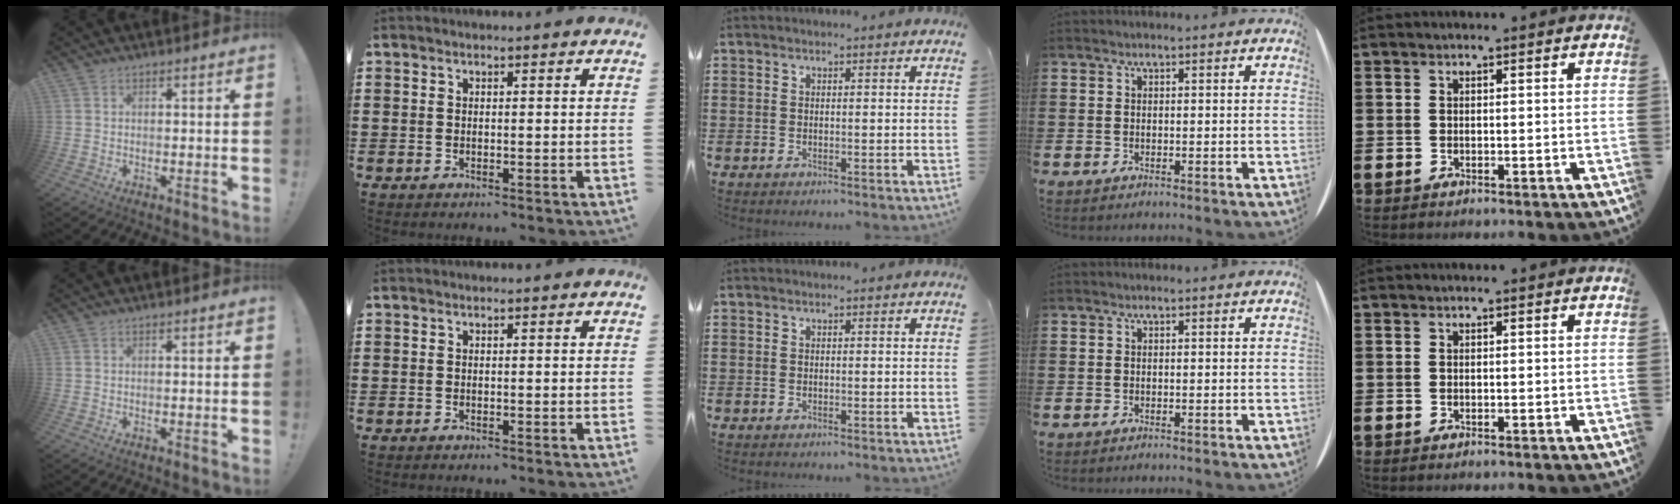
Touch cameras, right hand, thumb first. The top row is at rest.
{}